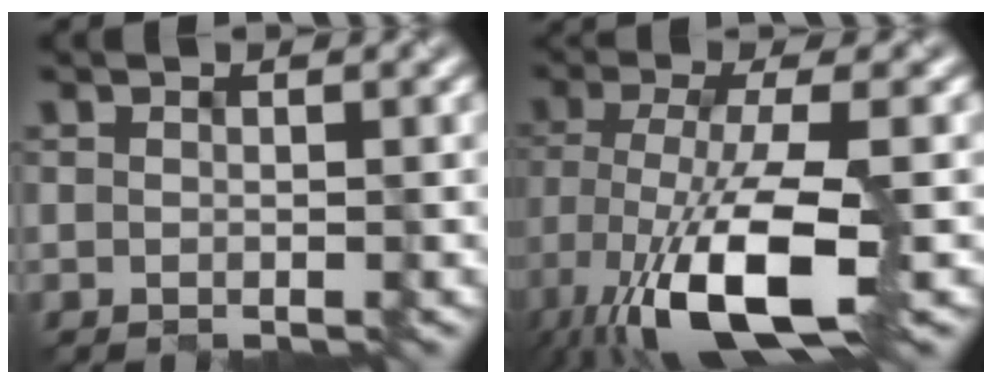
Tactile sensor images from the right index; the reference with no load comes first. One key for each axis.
{"total": 10.9, "fx": -5.3, "fy": 3.1, "fz": 9.1, "tx": -0.179, "ty": -0.017, "tz": -0.095}